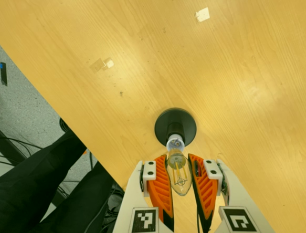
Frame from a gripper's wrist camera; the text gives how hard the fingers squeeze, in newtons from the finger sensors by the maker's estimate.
{"total": 24.3, "left": 27.0, "right": 21.6}